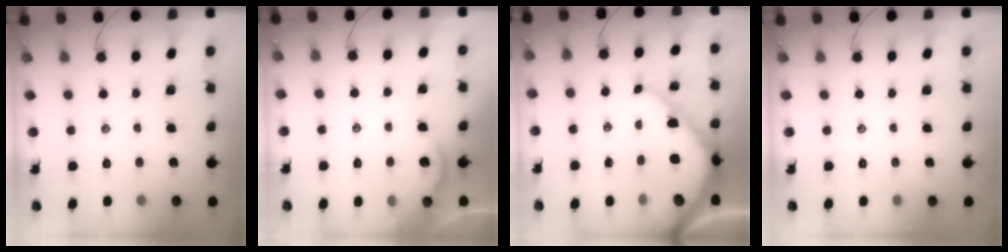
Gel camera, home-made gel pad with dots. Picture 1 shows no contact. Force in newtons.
{"total": 2.3, "press": 2.2, "slide": 0.4}
{"total": 10.7, "press": 10.6, "slide": 1.0}
{"total": 0.0}